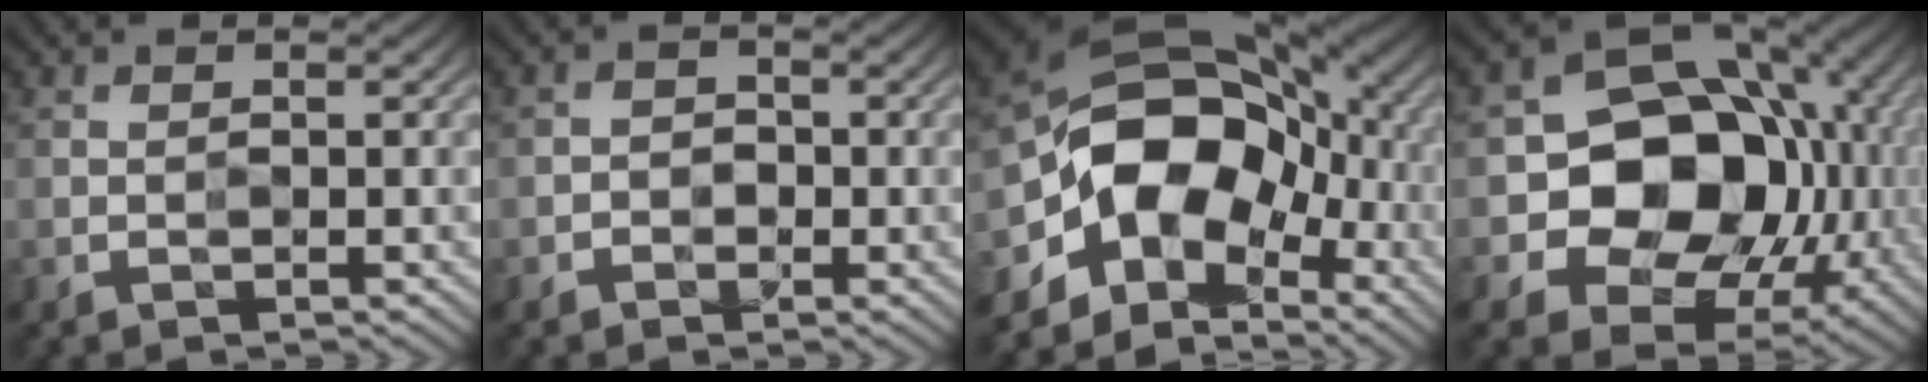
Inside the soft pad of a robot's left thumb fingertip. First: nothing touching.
{"total": 1.6, "force": [-0.8, 1.3, 0.1], "torque": [0.006, 0.002, -0.020]}
{"total": 15.0, "force": [-3.9, 10.6, 9.8], "torque": [-0.182, -0.013, -0.076]}
{"total": 15.8, "force": [-0.9, 12.8, 9.2], "torque": [-0.142, -0.021, -0.028]}